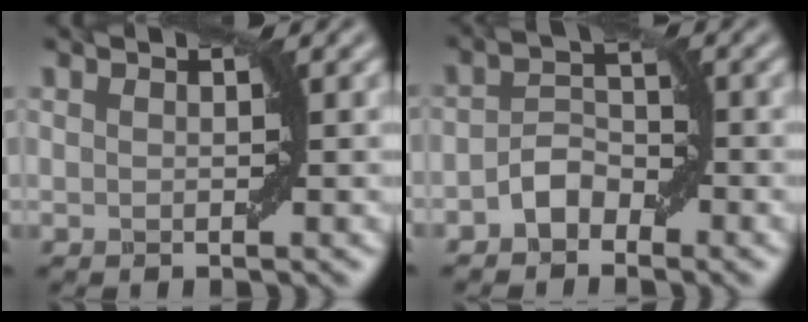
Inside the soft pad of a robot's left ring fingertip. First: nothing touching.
{"total": 2.5, "force": [-1.6, 1.5, 1.1], "torque": [-0.018, 0.015, -0.031]}